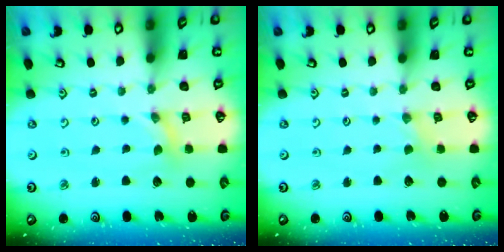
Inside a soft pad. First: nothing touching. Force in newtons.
{"total": 0.0}